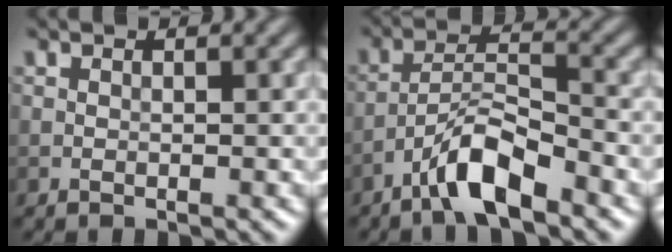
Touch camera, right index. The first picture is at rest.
{"total": 5.2, "force": [-3.6, 1.2, 3.6], "torque": [-0.064, 0.011, -0.073]}